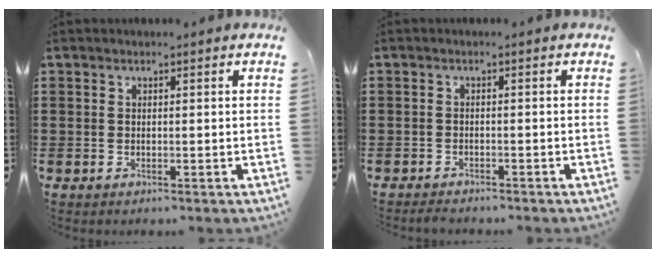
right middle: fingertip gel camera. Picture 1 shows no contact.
{"total": 1.3, "force": [-1.2, 0.2, 0.1], "torque": [-0.006, 0.000, -0.026]}